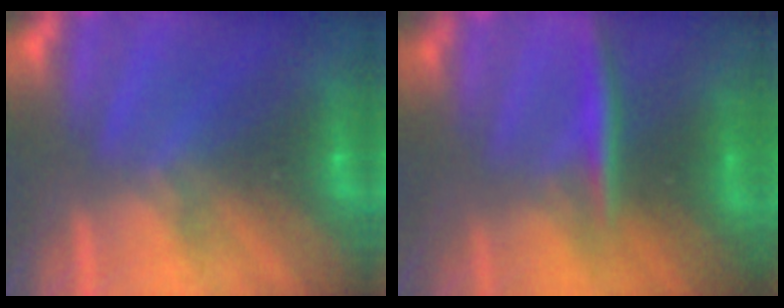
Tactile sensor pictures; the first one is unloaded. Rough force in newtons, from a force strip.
{"total": 2.8}